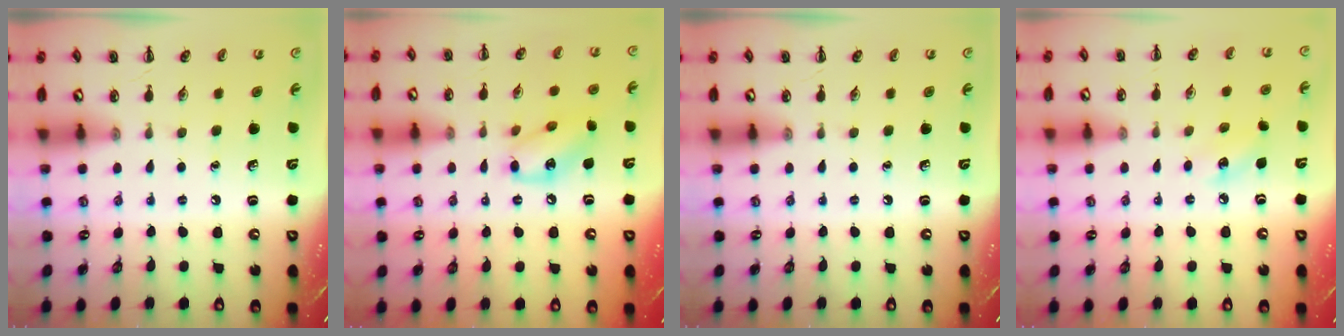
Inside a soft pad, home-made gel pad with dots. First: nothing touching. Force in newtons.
{"total": 11.4, "press": 11.2, "slide": 1.9}
{"total": 0.0}
{"total": 6.3, "press": 6.1, "slide": 1.6}